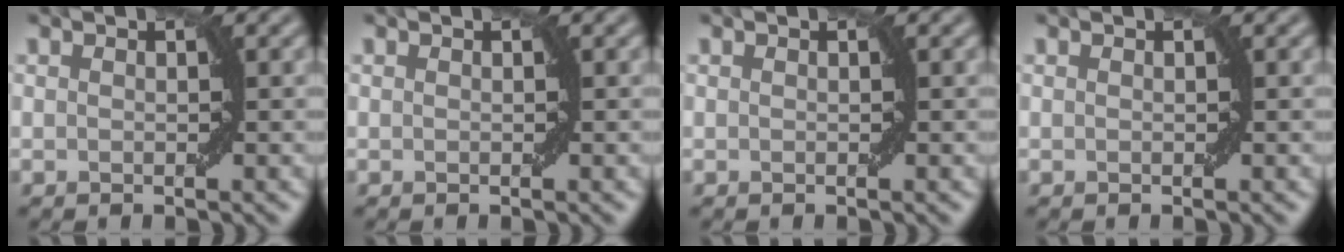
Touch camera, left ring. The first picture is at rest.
{"total": 0.0}
{"total": 0.0}
{"total": 0.0}